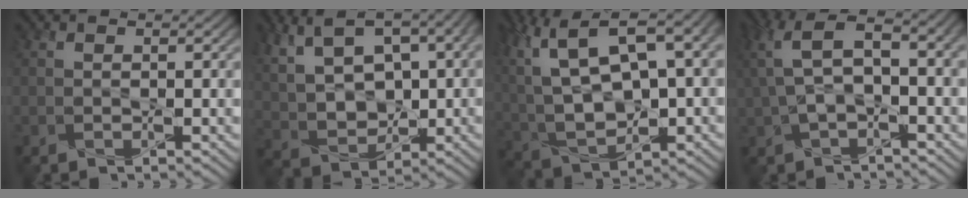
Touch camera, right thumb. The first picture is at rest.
{"total": 13.0, "force": [3.7, 7.5, 10.0], "torque": [-0.233, 0.011, 0.090]}
{"total": 16.4, "force": [5.7, 8.2, 13.0], "torque": [-0.298, 0.013, 0.127]}
{"total": 8.5, "force": [1.4, 3.8, 7.5], "torque": [-0.178, 0.014, 0.024]}